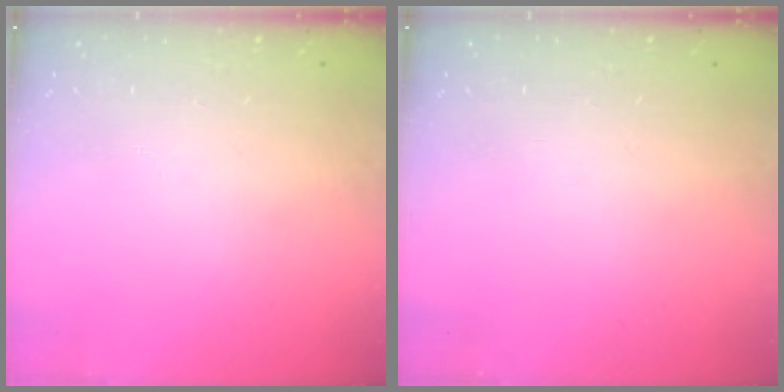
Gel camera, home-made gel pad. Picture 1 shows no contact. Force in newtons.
{"total": 0.0}